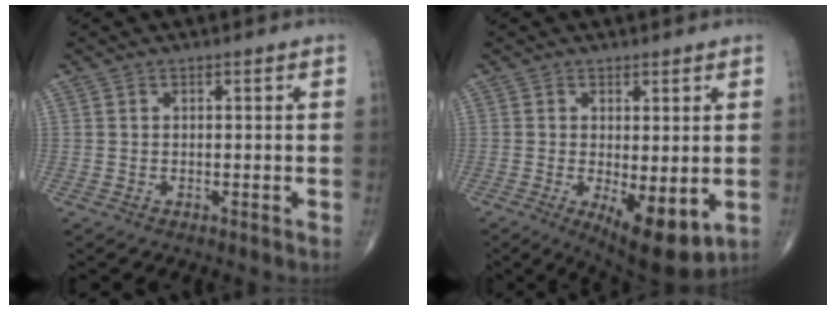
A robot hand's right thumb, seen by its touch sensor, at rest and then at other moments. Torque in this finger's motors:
{"motor_torque": [-0.15, 0.71, -0.03, -0.08, 0.06]}